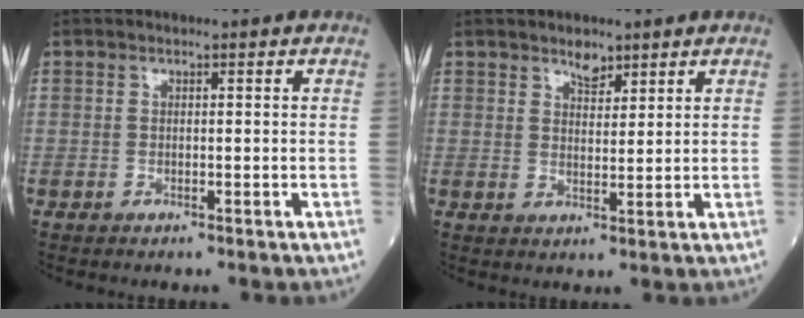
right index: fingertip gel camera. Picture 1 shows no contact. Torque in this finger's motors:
{"motor_torque": [0.00, 0.02, 0.00, 0.03]}